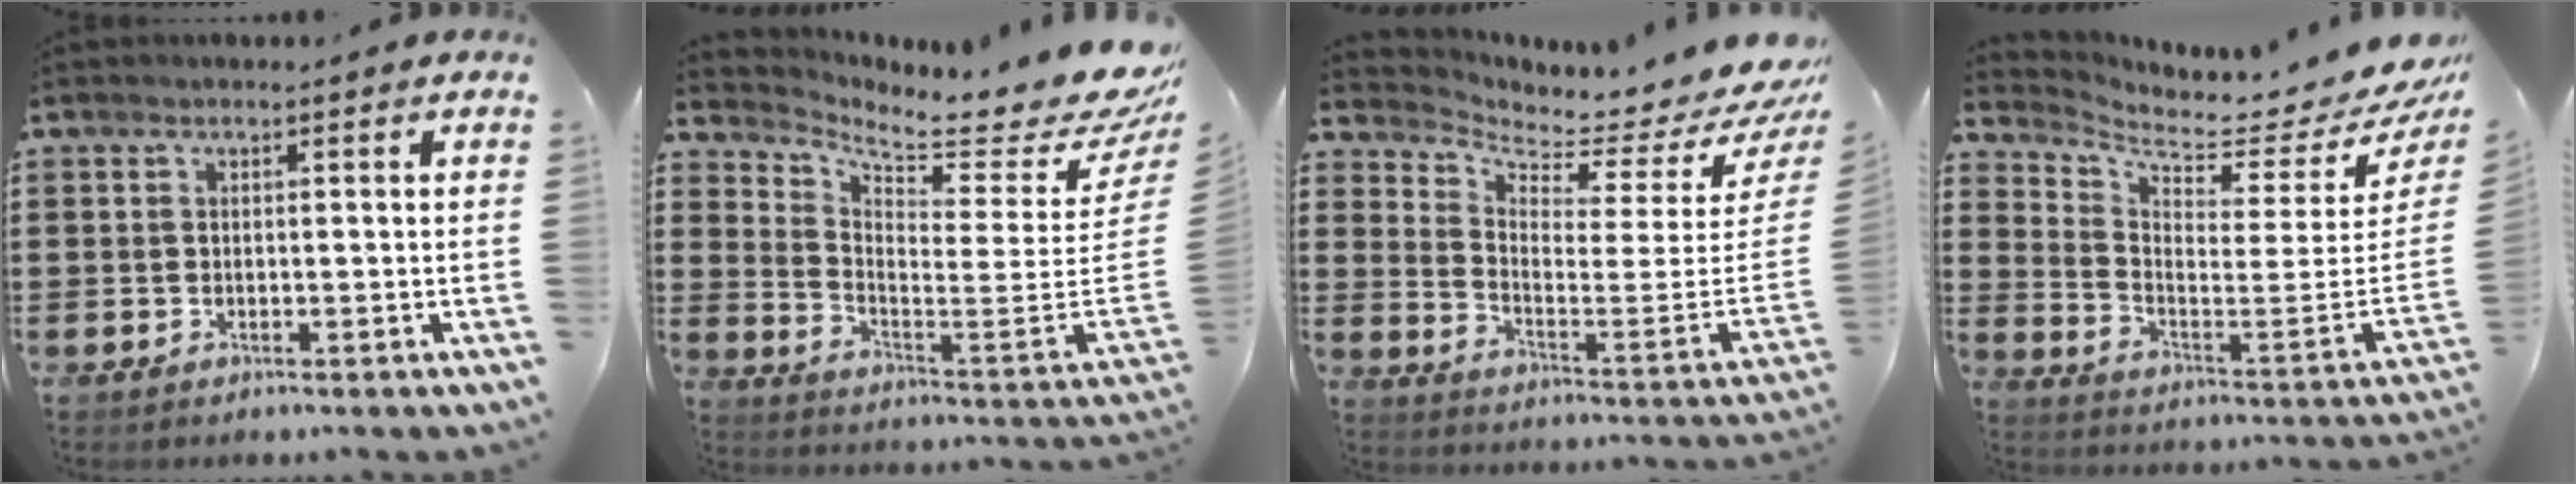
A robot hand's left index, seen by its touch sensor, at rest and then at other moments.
{"total": 6.6, "force": [5.7, 0.7, 3.2], "torque": [-0.071, -0.066, 0.089]}
{"total": 2.6, "force": [2.4, 0.4, 0.7], "torque": [-0.028, -0.056, 0.032]}
{"total": 4.6, "force": [4.3, 0.6, 1.6], "torque": [-0.054, -0.065, 0.067]}